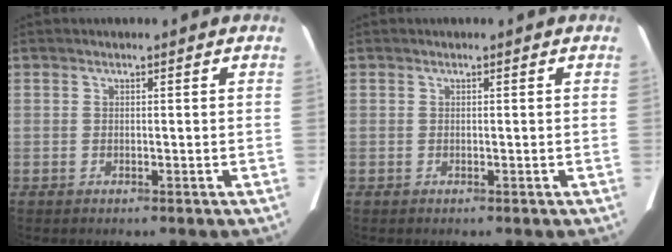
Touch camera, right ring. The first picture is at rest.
{"total": 0.0}